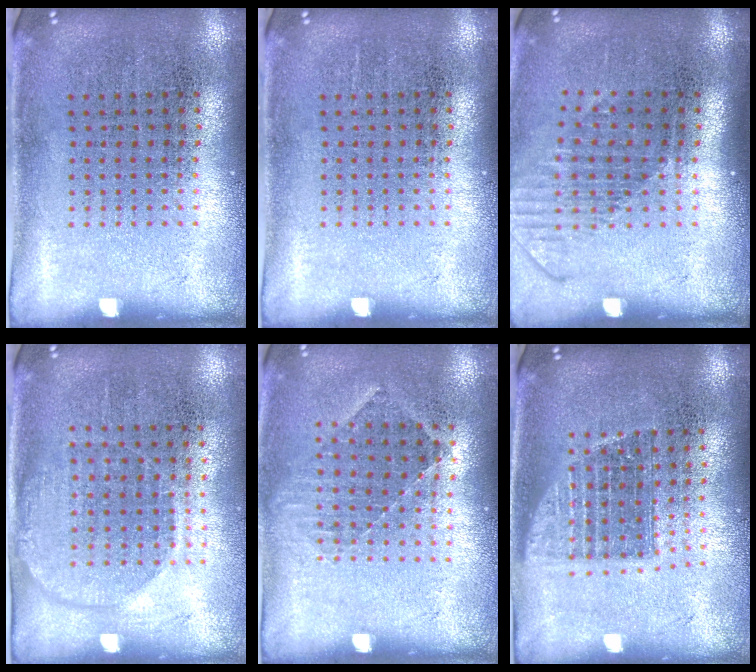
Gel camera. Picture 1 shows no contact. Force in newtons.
{"total": 0.0}
{"total": 1.6, "press": 1.2, "slide": 1.0}
{"total": 1.4, "press": 1.3, "slide": 0.7}
{"total": 0.8, "press": 0.8, "slide": 0.2}
{"total": 1.2, "press": 1.0, "slide": 0.7}